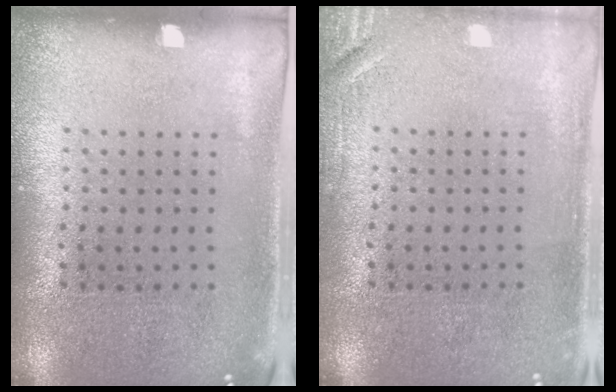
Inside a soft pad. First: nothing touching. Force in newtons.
{"total": 1.7, "press": 1.7, "slide": 0.2}